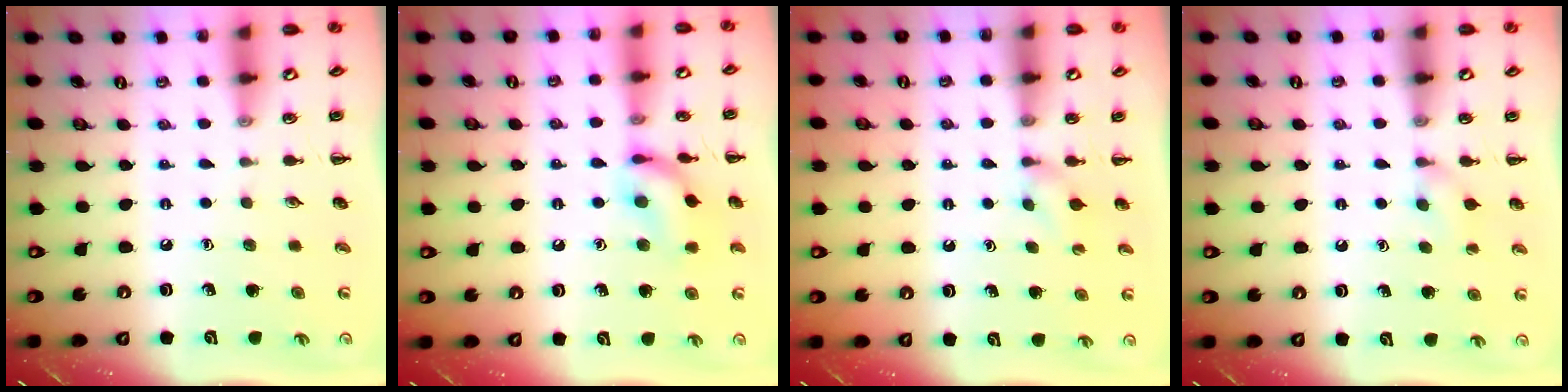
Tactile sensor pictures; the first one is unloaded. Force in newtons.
{"total": 12.8, "press": 12.7, "slide": 1.2}
{"total": 2.9, "press": 2.7, "slide": 1.0}
{"total": 5.4, "press": 5.0, "slide": 2.0}